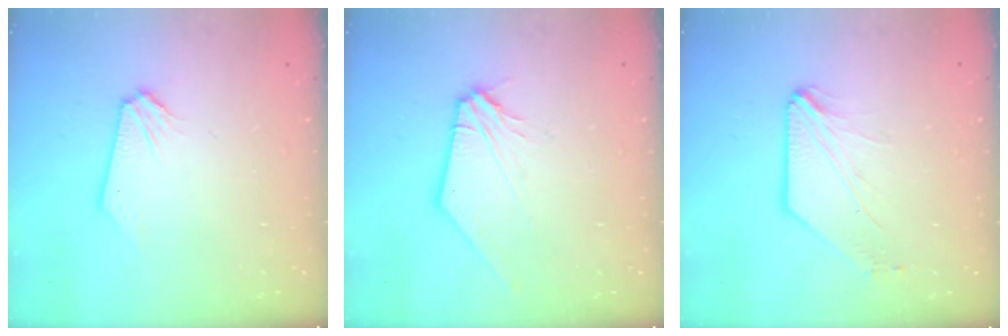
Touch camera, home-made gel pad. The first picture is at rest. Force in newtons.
{"total": 3.9, "press": 3.8, "slide": 0.8}
{"total": 1.5, "press": 1.5, "slide": 0.2}